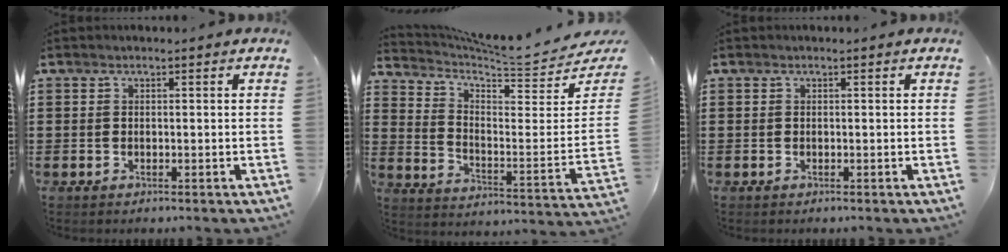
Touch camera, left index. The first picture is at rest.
{"total": 5.7, "force": [5.1, 0.3, 2.5], "torque": [-0.060, -0.061, 0.079]}
{"total": 0.0}